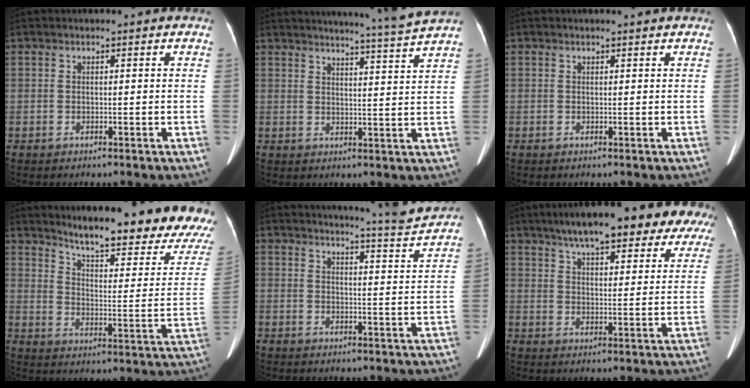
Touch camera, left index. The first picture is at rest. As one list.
[{"total": 9.2, "force": [8.5, -2.6, 2.4], "torque": [-0.040, -0.034, 0.108]}, {"total": 0.8, "force": [0.8, 0.2, 0.2], "torque": [-0.009, 0.011, 0.012]}, {"total": 23.3, "force": [19.5, 2.7, 12.4], "torque": [-0.175, -0.070, 0.249]}, {"total": 9.9, "force": [9.6, -1.3, 2.1], "torque": [-0.042, -0.031, 0.122]}, {"total": 21.1, "force": [16.7, 4.9, 11.9], "torque": [-0.167, 0.037, 0.215]}]